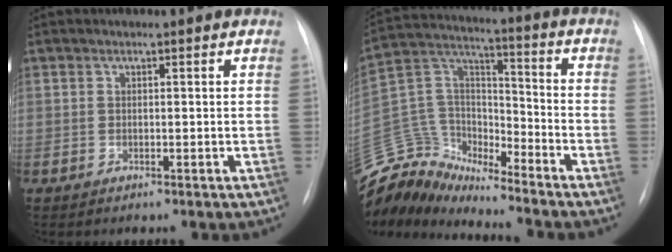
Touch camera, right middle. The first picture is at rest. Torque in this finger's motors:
{"motor_torque": [0.27, -0.30, 0.03, -0.02]}